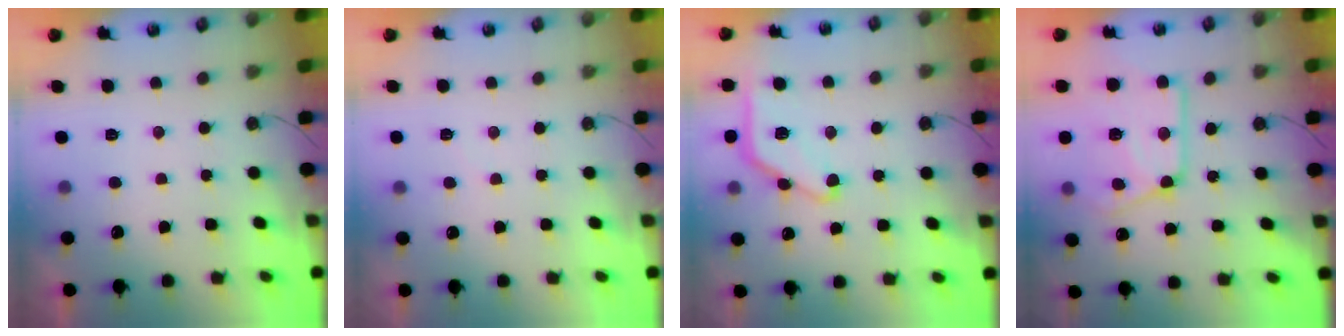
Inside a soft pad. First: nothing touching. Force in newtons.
{"total": 3.5, "press": 3.5, "slide": 0.2}
{"total": 12.2, "press": 12.2, "slide": 0.6}
{"total": 18.5, "press": 18.4, "slide": 1.7}